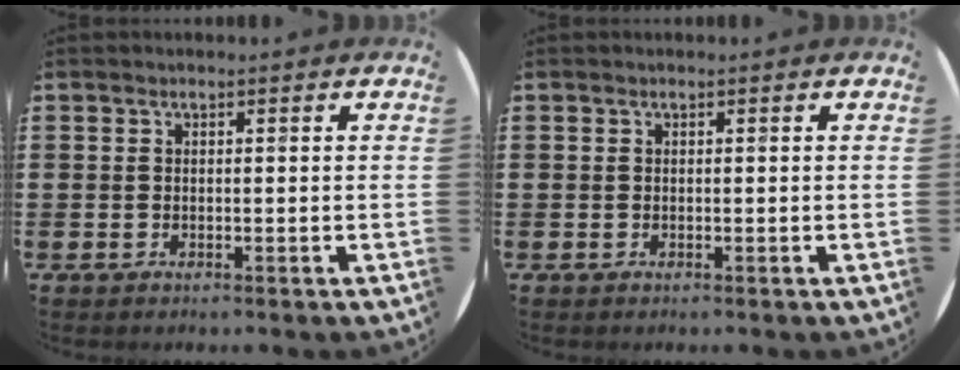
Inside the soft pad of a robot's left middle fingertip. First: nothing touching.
{"total": 0.0}